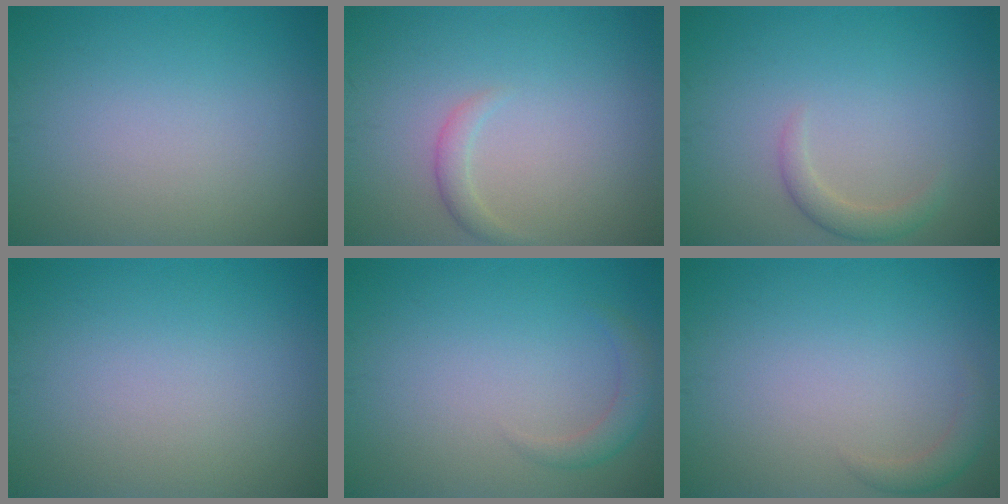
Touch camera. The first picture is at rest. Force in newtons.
{"total": 1.2, "press": 1.2, "slide": 0.0}
{"total": 1.7, "press": 1.7, "slide": 0.2}
{"total": 0.0}
{"total": 1.8, "press": 1.8, "slide": 0.3}
{"total": 1.5, "press": 1.5, "slide": 0.1}